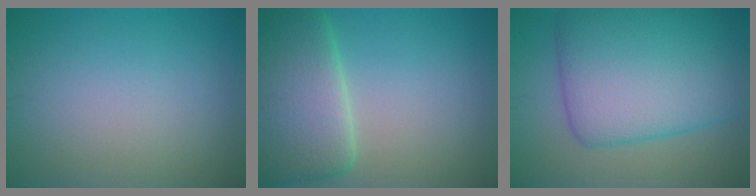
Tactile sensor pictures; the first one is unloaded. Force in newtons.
{"total": 8.7, "press": 8.6, "slide": 0.3}
{"total": 10.5, "press": 10.5, "slide": 0.1}